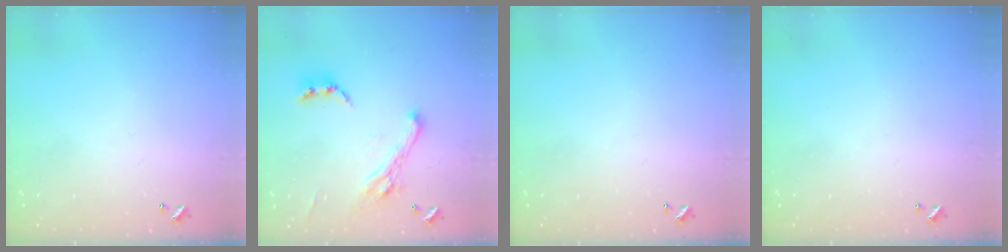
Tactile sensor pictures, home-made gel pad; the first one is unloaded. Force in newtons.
{"total": 7.2, "press": 7.1, "slide": 1.1}
{"total": 0.0}
{"total": 0.0}